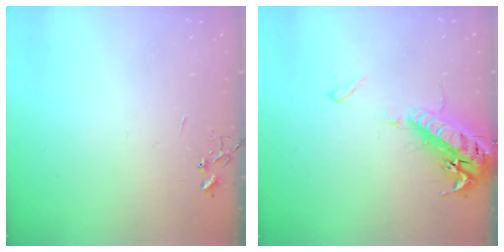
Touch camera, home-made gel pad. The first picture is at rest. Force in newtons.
{"total": 17.4, "press": 16.9, "slide": 4.1}